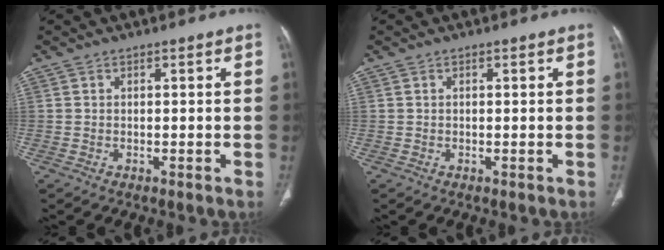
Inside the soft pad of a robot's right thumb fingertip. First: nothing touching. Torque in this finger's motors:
{"motor_torque": [-0.16, 0.02, 0.26, -0.17, -0.05]}